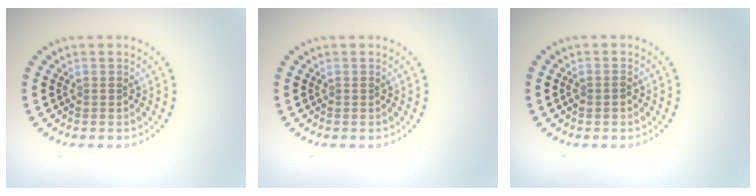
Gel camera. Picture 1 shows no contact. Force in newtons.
{"total": 0.0}
{"total": 0.8, "press": 0.7, "slide": 0.2}